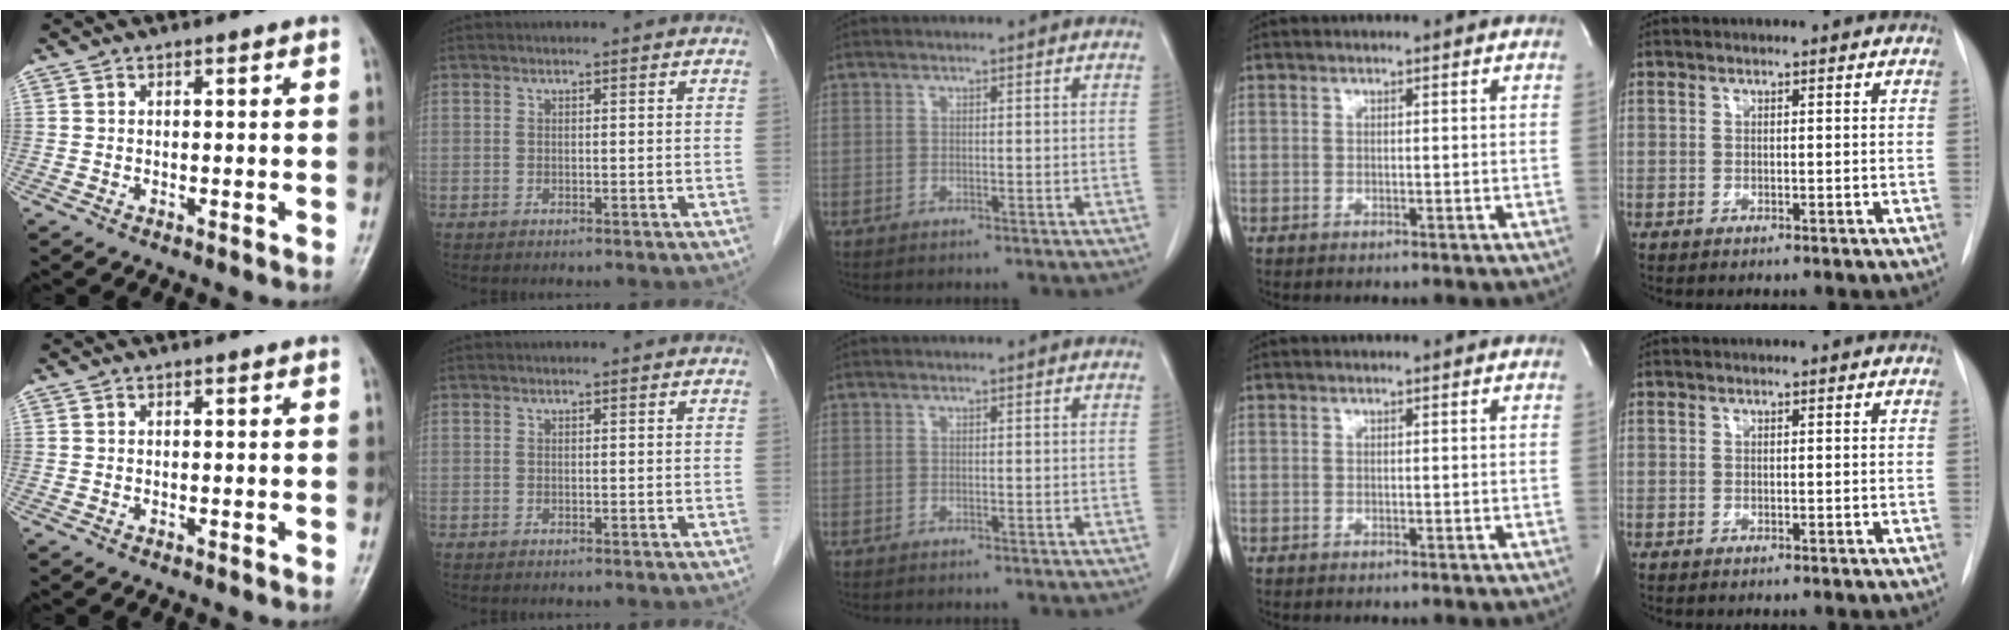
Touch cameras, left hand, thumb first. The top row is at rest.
{}